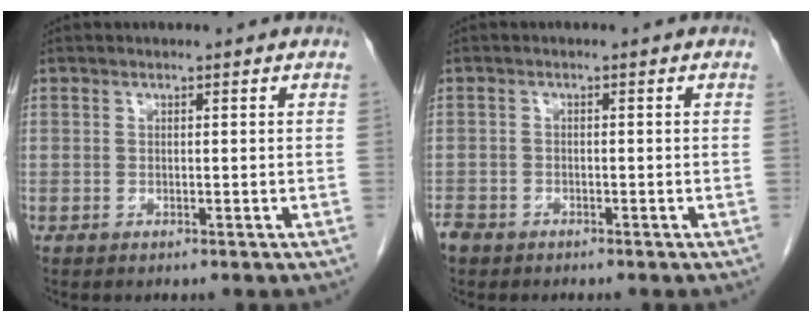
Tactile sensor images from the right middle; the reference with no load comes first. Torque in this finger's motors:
{"motor_torque": [0.31, -0.56, 0.05, 0.03]}